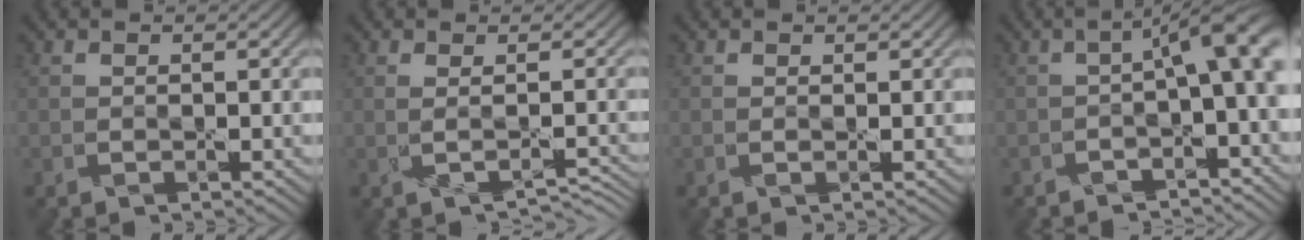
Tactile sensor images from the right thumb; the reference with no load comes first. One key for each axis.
{"total": 1.9, "fx": -0.5, "fy": 0.3, "fz": 1.8, "tx": -0.035, "ty": -0.001, "tz": -0.007}
{"total": 0.0}
{"total": 6.0, "fx": -0.7, "fy": 1.4, "fz": 5.8, "tx": -0.080, "ty": 0.008, "tz": -0.019}